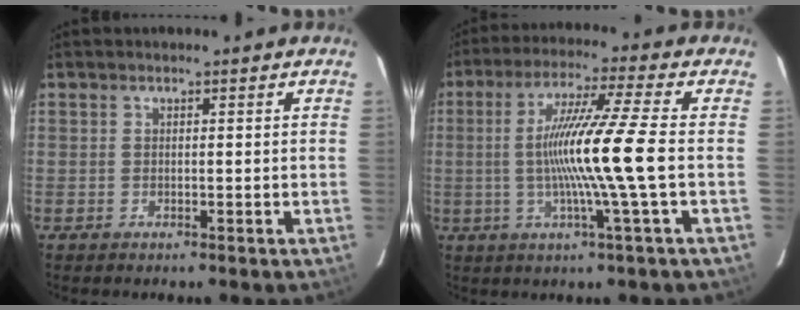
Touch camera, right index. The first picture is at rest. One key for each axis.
{"total": 12.6, "fx": -1.2, "fy": -2.2, "fz": 12.3, "tx": -0.230, "ty": -0.008, "tz": -0.023}